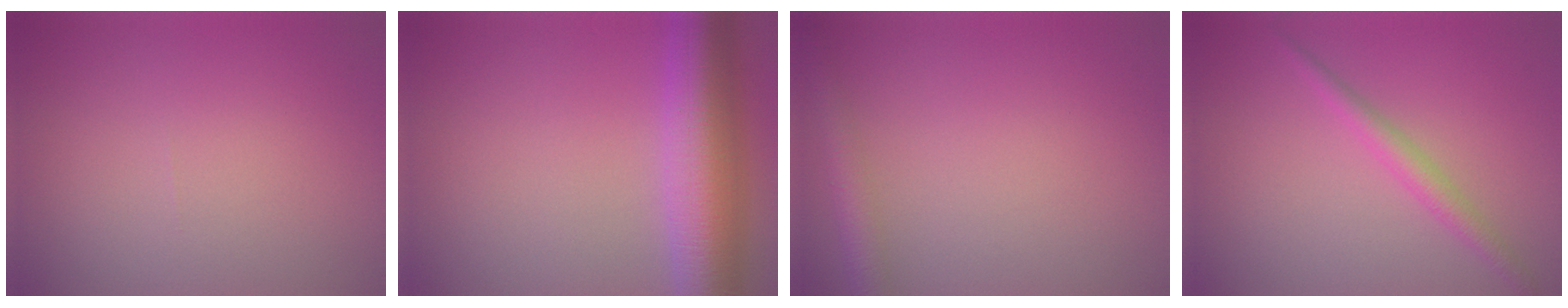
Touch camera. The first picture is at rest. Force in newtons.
{"total": 9.5, "press": 9.5, "slide": 0.1}
{"total": 2.8, "press": 2.8, "slide": 0.2}
{"total": 2.0, "press": 2.0, "slide": 0.0}